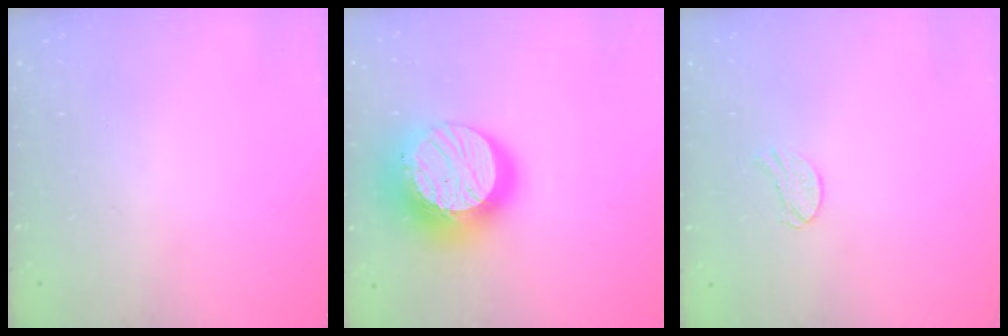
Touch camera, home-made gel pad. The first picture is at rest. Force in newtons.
{"total": 22.4, "press": 22.3, "slide": 1.7}
{"total": 6.4, "press": 6.4, "slide": 0.4}